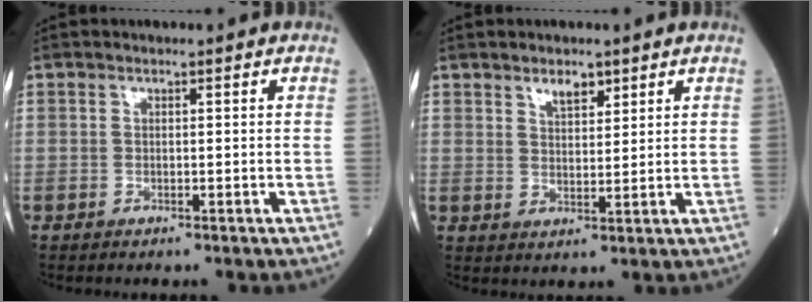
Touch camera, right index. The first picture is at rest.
{"total": 3.0, "force": [2.1, 1.2, 1.7], "torque": [-0.029, -0.002, 0.037]}